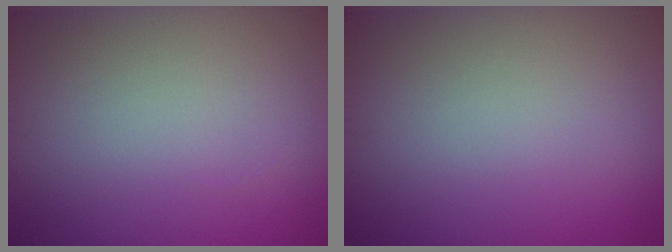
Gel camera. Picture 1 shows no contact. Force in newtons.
{"total": 0.0}